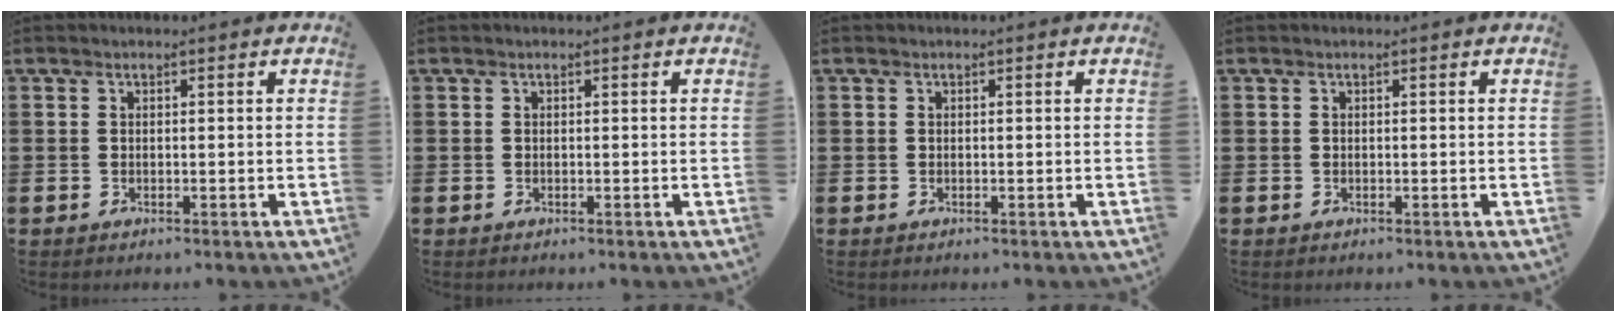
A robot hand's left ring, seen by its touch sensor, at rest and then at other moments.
{"total": 0.0}
{"total": 0.0}
{"total": 0.0}